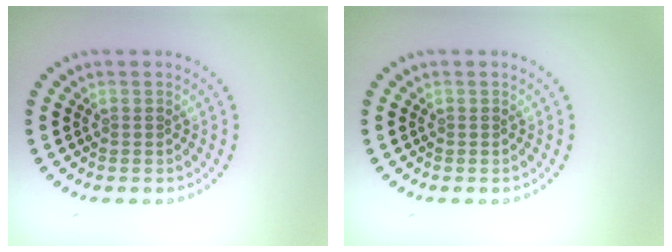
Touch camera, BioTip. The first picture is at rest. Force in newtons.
{"total": 0.0}